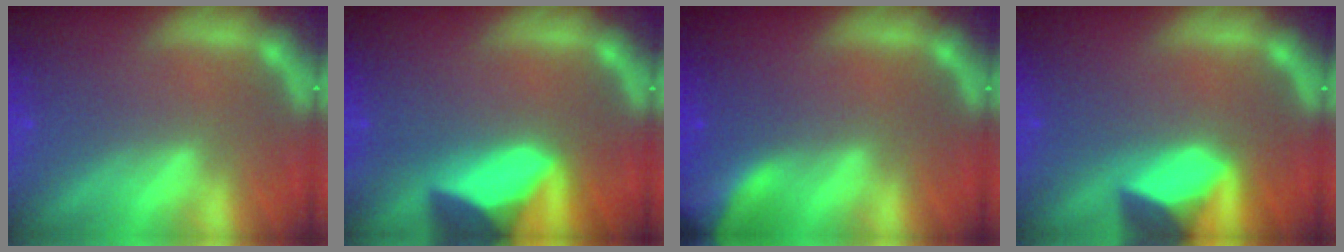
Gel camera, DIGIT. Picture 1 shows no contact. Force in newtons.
{"total": 9.4}
{"total": 7.4}
{"total": 6.4}